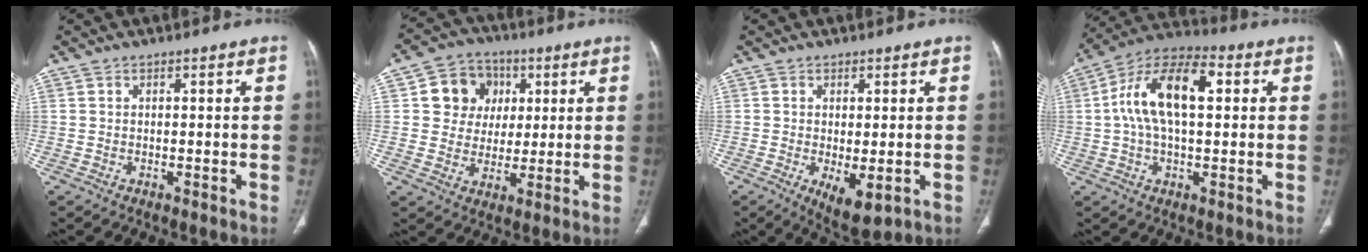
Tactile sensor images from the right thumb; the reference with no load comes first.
{"total": 10.7, "force": [2.9, 9.6, 3.7], "torque": [-0.017, -0.001, 0.046]}
{"total": 6.4, "force": [-1.6, 2.7, 5.5], "torque": [-0.087, -0.018, -0.014]}
{"total": 15.2, "force": [2.6, 7.6, 12.9], "torque": [-0.237, 0.033, 0.041]}